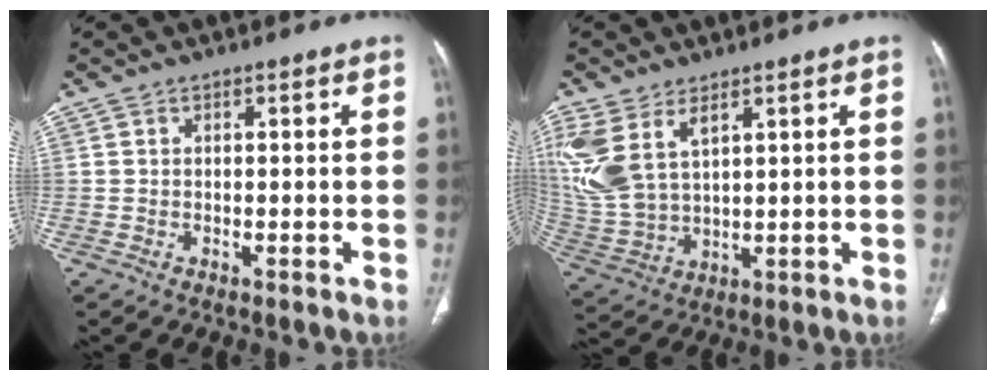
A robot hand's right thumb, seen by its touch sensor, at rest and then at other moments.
{"total": 13.0, "force": [6.0, 7.1, 9.0], "torque": [-0.210, -0.014, 0.140]}